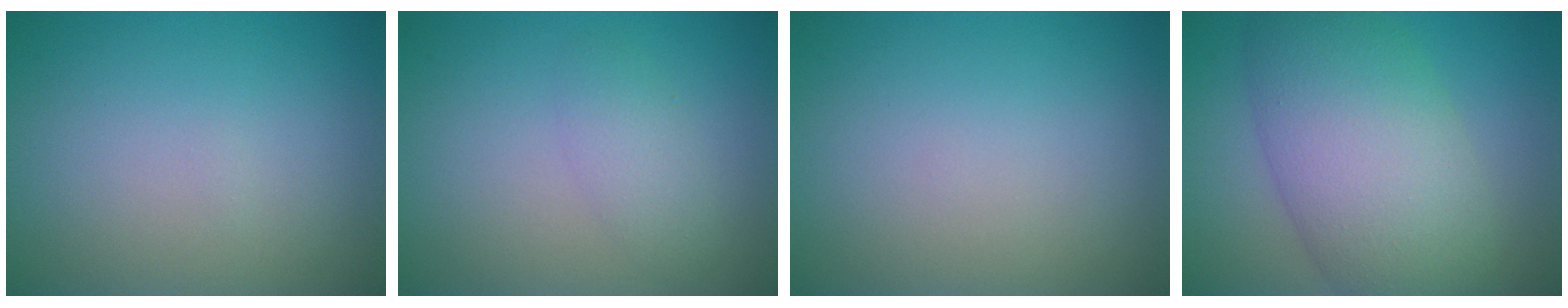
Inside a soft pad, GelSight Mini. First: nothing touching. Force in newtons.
{"total": 2.0, "press": 2.0, "slide": 0.1}
{"total": 0.0}
{"total": 9.6, "press": 9.6, "slide": 0.2}